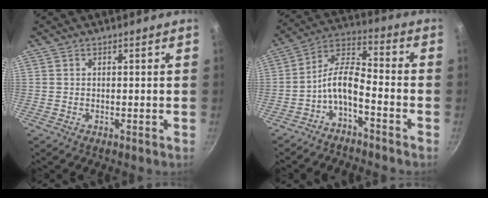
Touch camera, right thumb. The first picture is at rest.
{"total": 8.3, "force": [-4.2, 3.3, 6.4], "torque": [-0.135, 0.059, -0.087]}